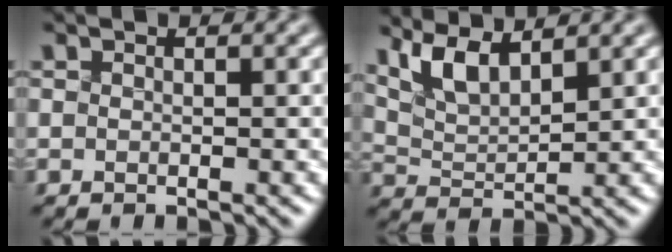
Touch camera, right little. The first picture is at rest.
{"total": 3.8, "force": [2.8, 0.9, 2.4], "torque": [-0.059, -0.002, 0.064]}